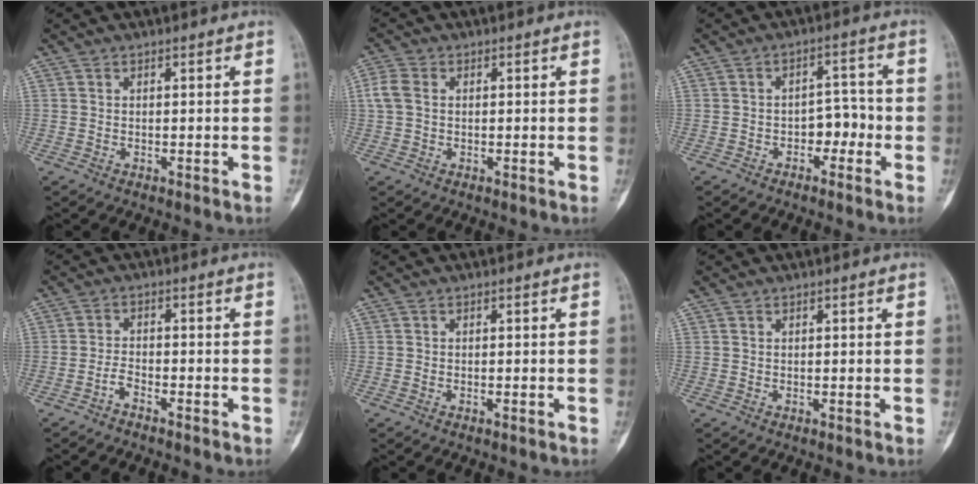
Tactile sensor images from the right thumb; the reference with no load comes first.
{"total": 3.8, "force": [0.4, 2.8, 2.5], "torque": [-0.066, 0.011, 0.003]}
{"total": 5.1, "force": [-1.9, 3.4, 3.2], "torque": [-0.024, 0.030, -0.036]}
{"total": 2.3, "force": [-1.9, 0.5, 1.1], "torque": [-0.025, 0.020, -0.039]}
{"total": 0.5, "force": [-0.4, 0.1, 0.4], "torque": [-0.011, 0.004, -0.004]}
{"total": 0.0}